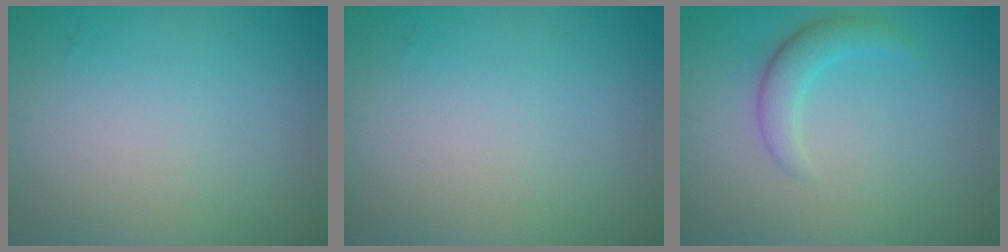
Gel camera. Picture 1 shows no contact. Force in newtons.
{"total": 0.0}
{"total": 2.4, "press": 2.4, "slide": 0.1}